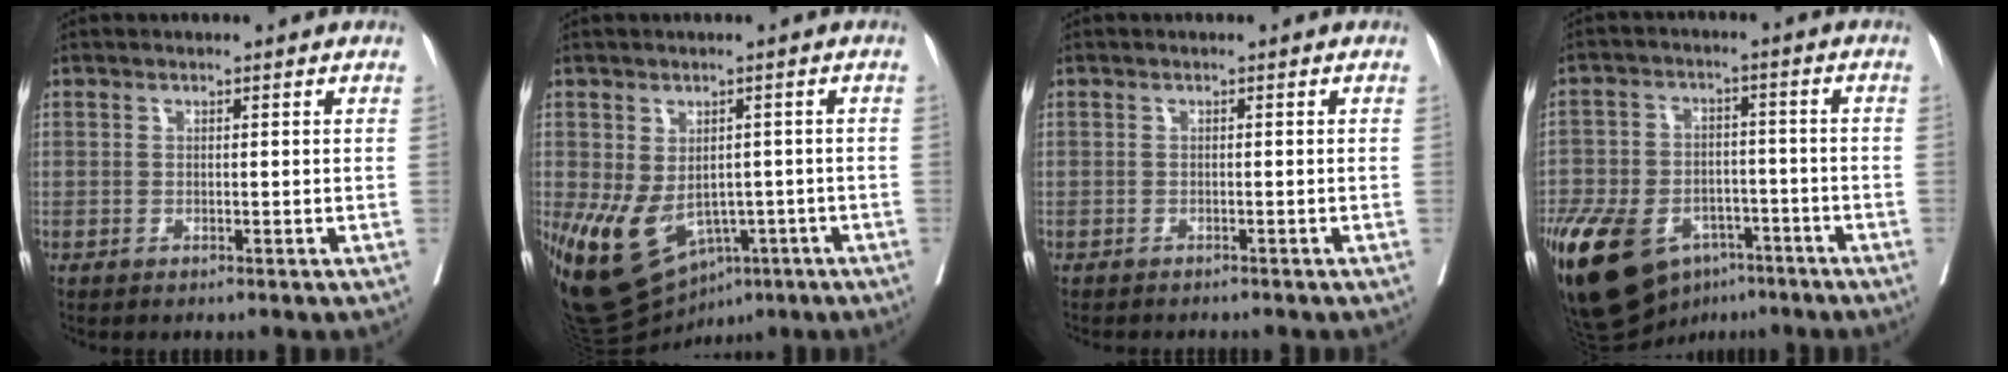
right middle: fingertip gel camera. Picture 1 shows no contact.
{"total": 14.5, "force": [-5.6, 9.6, 9.3], "torque": [-0.177, -0.011, -0.065]}
{"total": 4.2, "force": [-3.8, 0.9, 1.6], "torque": [-0.024, -0.006, -0.045]}
{"total": 21.0, "force": [-11.7, 12.1, 12.5], "torque": [-0.303, -0.014, -0.189]}